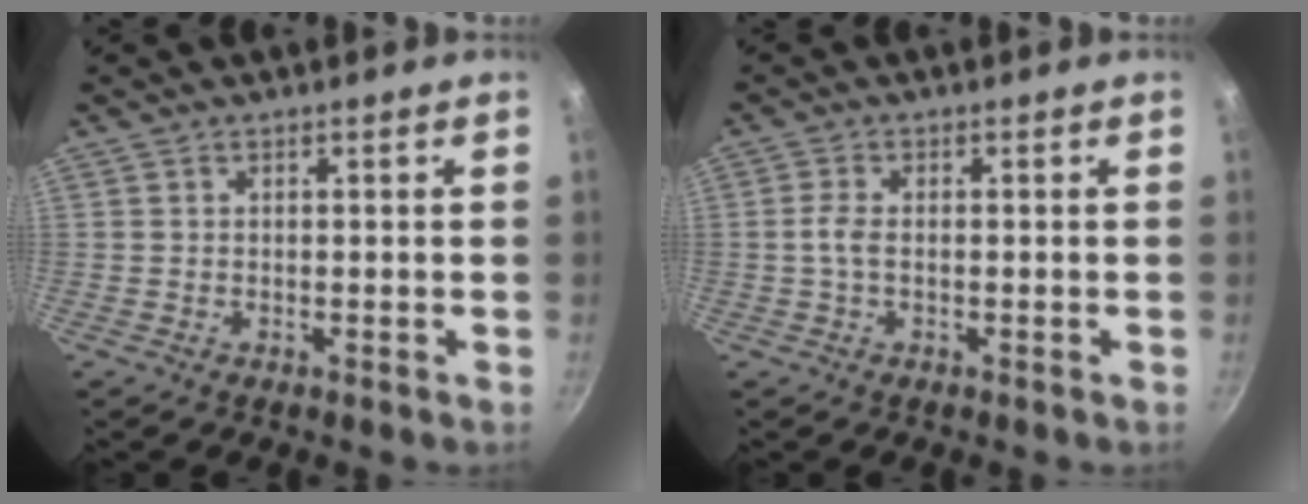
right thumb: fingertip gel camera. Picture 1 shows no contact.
{"total": 2.6, "force": [-0.2, 1.3, 2.3], "torque": [-0.057, 0.006, -0.008]}